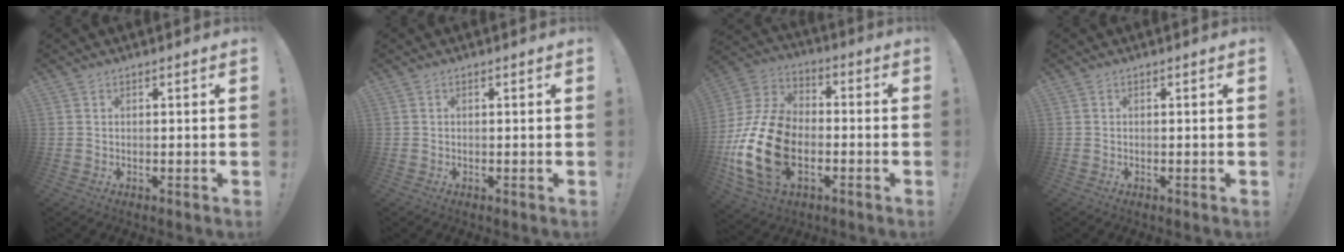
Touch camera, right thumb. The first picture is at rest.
{"total": 0.0}
{"total": 23.4, "force": [-6.3, 14.8, 17.0], "torque": [-0.330, 0.040, -0.094]}
{"total": 0.0}